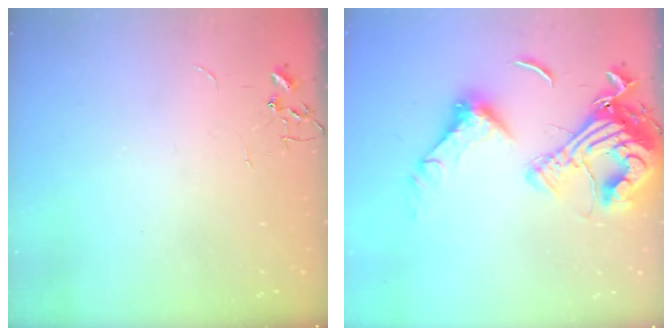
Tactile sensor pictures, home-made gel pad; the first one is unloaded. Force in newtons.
{"total": 21.7, "press": 21.5, "slide": 2.5}